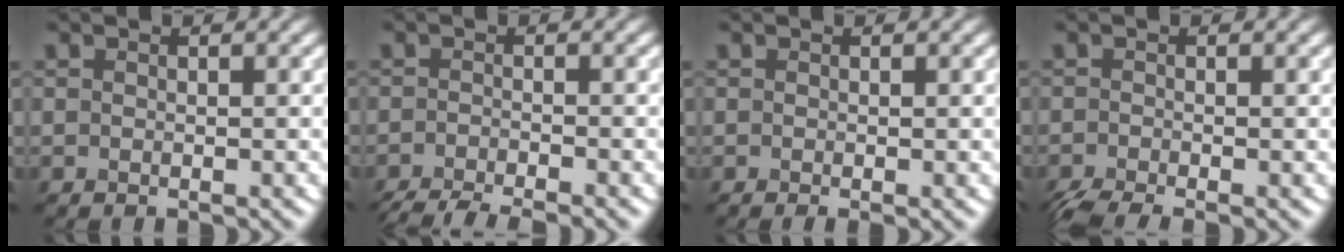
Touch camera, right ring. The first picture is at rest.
{"total": 4.6, "force": [-3.9, 0.6, 2.4], "torque": [-0.039, -0.011, -0.070]}
{"total": 0.7, "force": [-0.2, 0.1, 0.7], "torque": [-0.011, -0.007, -0.004]}
{"total": 3.2, "force": [-2.5, 0.5, 1.9], "torque": [-0.034, -0.012, -0.052]}